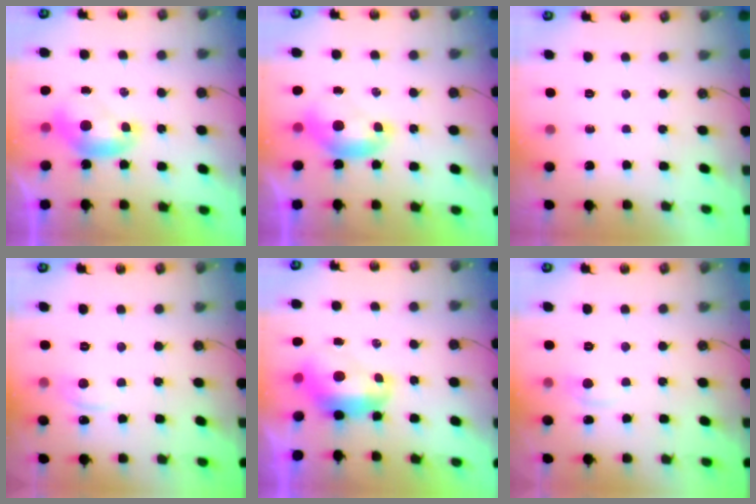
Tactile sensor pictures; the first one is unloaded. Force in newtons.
{"total": 0.0}
{"total": 0.0}
{"total": 0.7, "press": 0.5, "slide": 0.6}
{"total": 1.8, "press": 1.6, "slide": 0.8}
{"total": 1.0, "press": 0.5, "slide": 0.9}